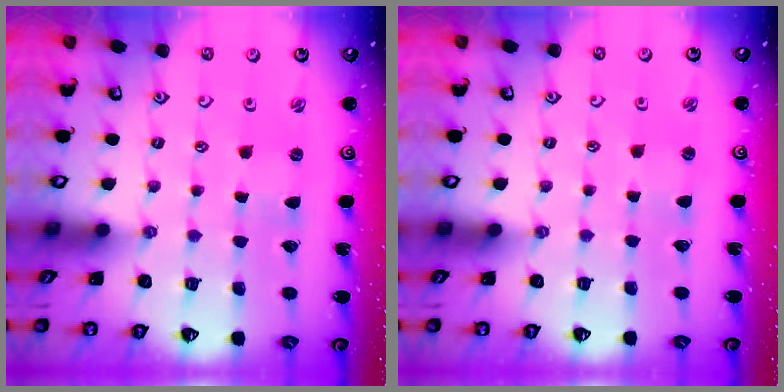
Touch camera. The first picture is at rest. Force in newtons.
{"total": 2.0, "press": 2.0, "slide": 0.3}